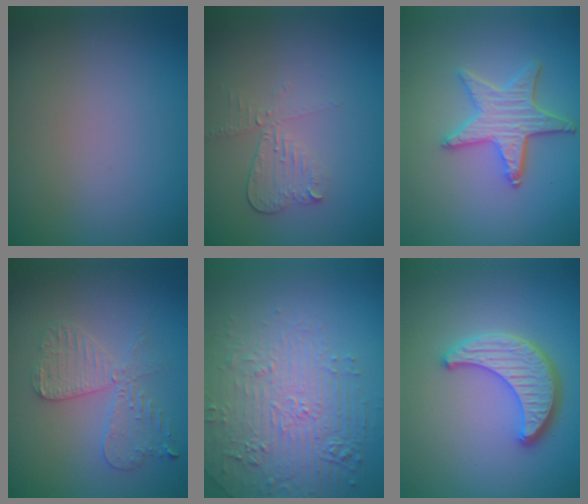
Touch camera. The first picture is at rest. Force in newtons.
{"total": 2.3, "press": 2.1, "slide": 0.8}
{"total": 4.3, "press": 3.7, "slide": 2.2}
{"total": 4.3, "press": 3.7, "slide": 2.1}
{"total": 4.5, "press": 4.1, "slide": 1.8}
{"total": 4.6, "press": 3.8, "slide": 2.5}